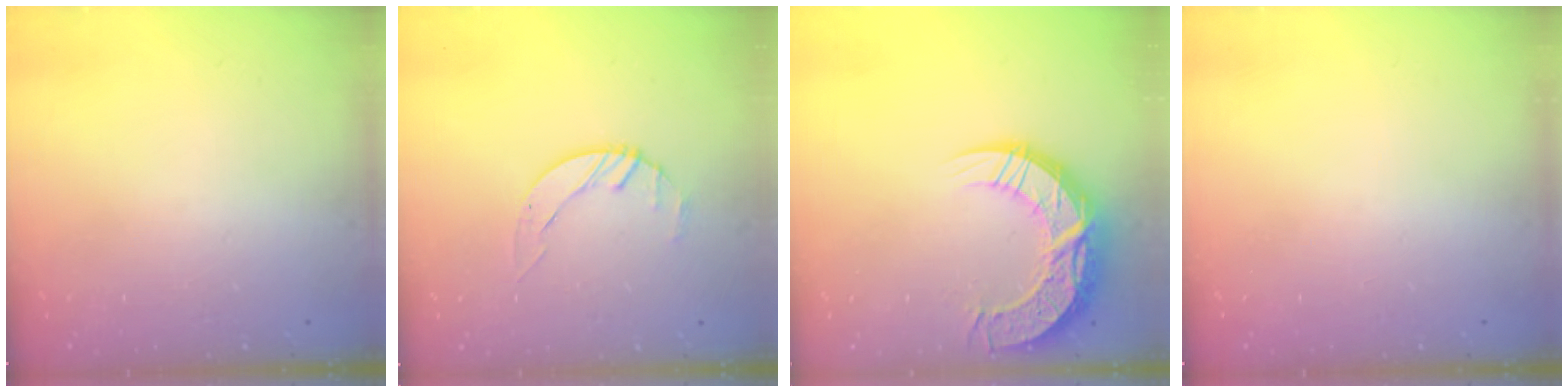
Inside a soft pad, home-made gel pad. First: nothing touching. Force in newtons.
{"total": 1.4, "press": 1.4, "slide": 0.2}
{"total": 15.3, "press": 15.3, "slide": 1.0}
{"total": 0.0}